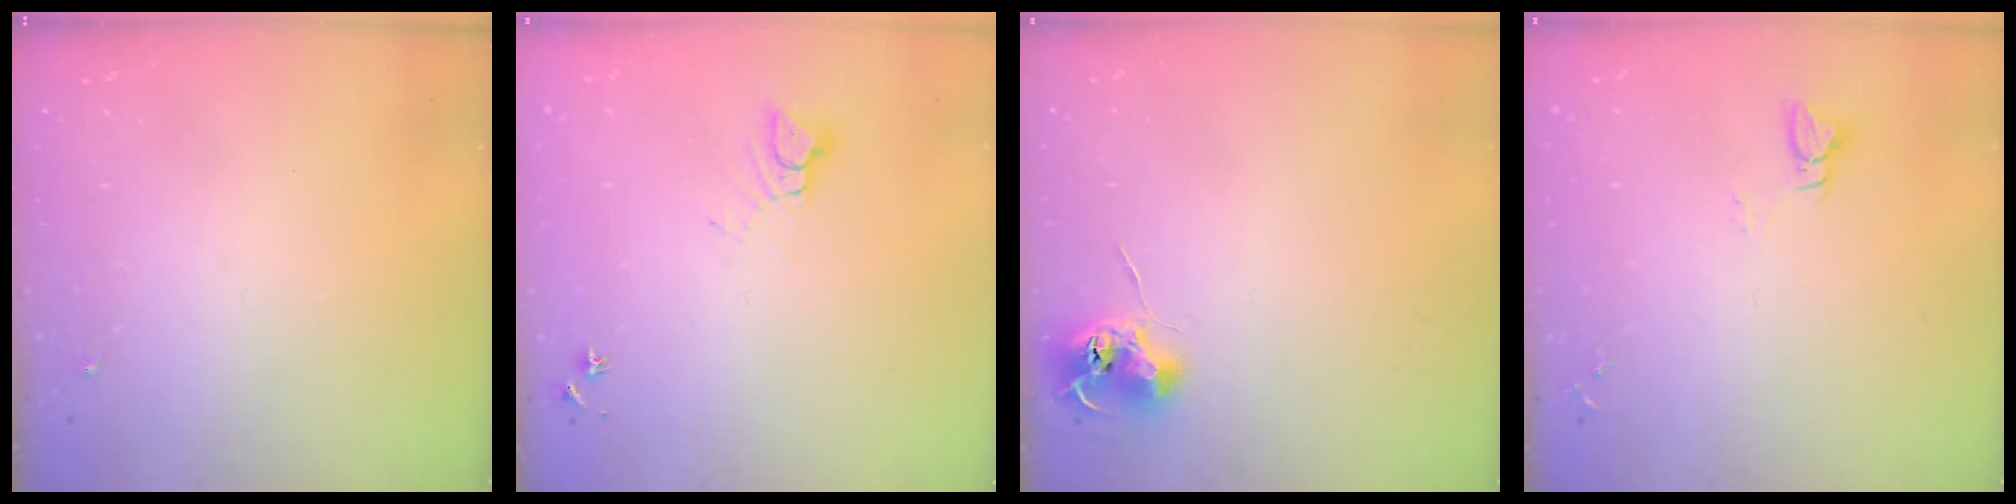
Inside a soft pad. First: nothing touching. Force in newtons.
{"total": 5.1, "press": 5.1, "slide": 0.4}
{"total": 7.8, "press": 7.8, "slide": 0.8}
{"total": 3.0, "press": 3.0, "slide": 0.3}